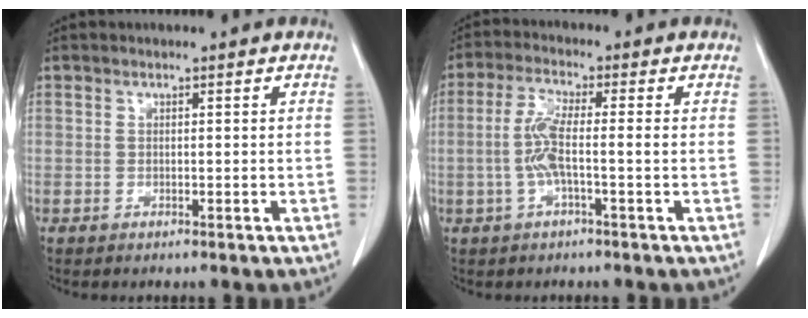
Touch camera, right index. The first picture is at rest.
{"total": 5.3, "force": [-0.7, 0.5, 5.2], "torque": [-0.111, 0.009, -0.015]}